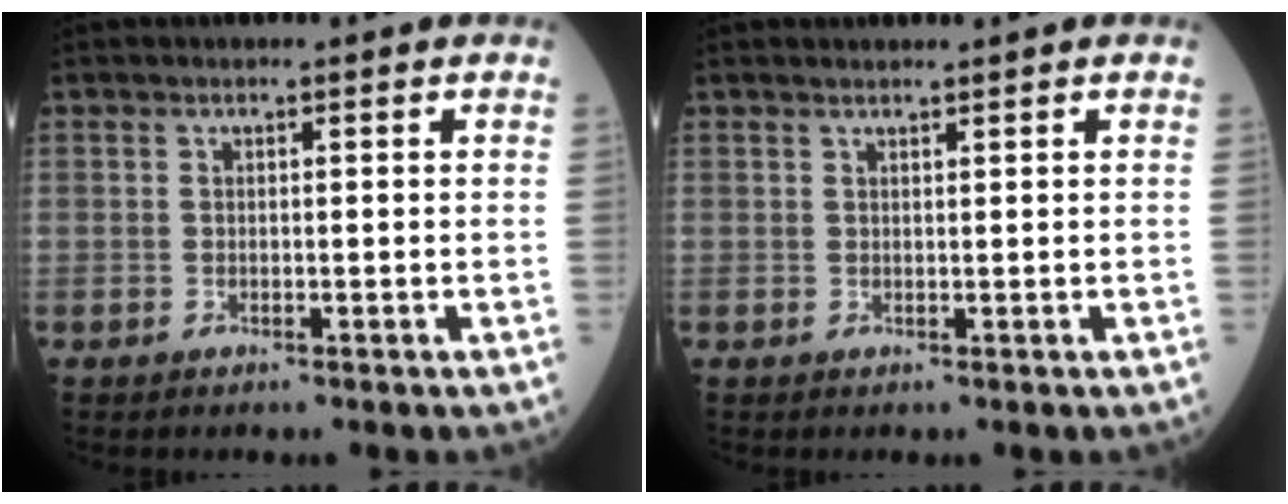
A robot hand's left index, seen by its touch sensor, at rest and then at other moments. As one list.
[{"total": 2.0, "force": [1.9, 0.0, 0.7], "torque": [-0.008, 0.013, 0.029]}]